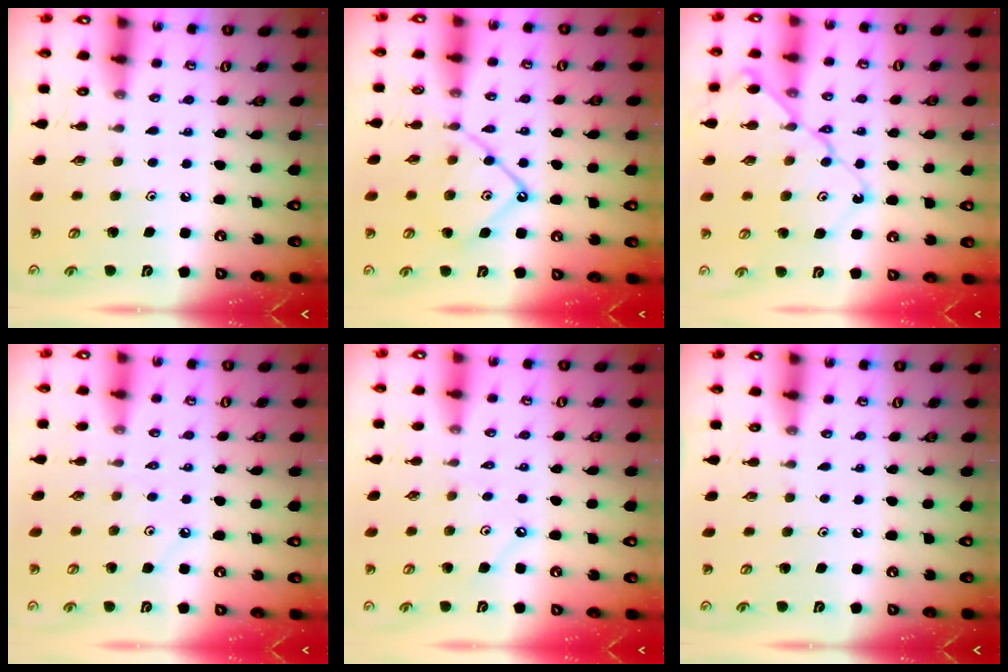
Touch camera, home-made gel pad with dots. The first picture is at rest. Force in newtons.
{"total": 11.5, "press": 11.5, "slide": 1.2}
{"total": 14.0, "press": 13.9, "slide": 1.5}
{"total": 2.1, "press": 2.1, "slide": 0.4}
{"total": 2.6, "press": 2.6, "slide": 0.2}
{"total": 0.0}